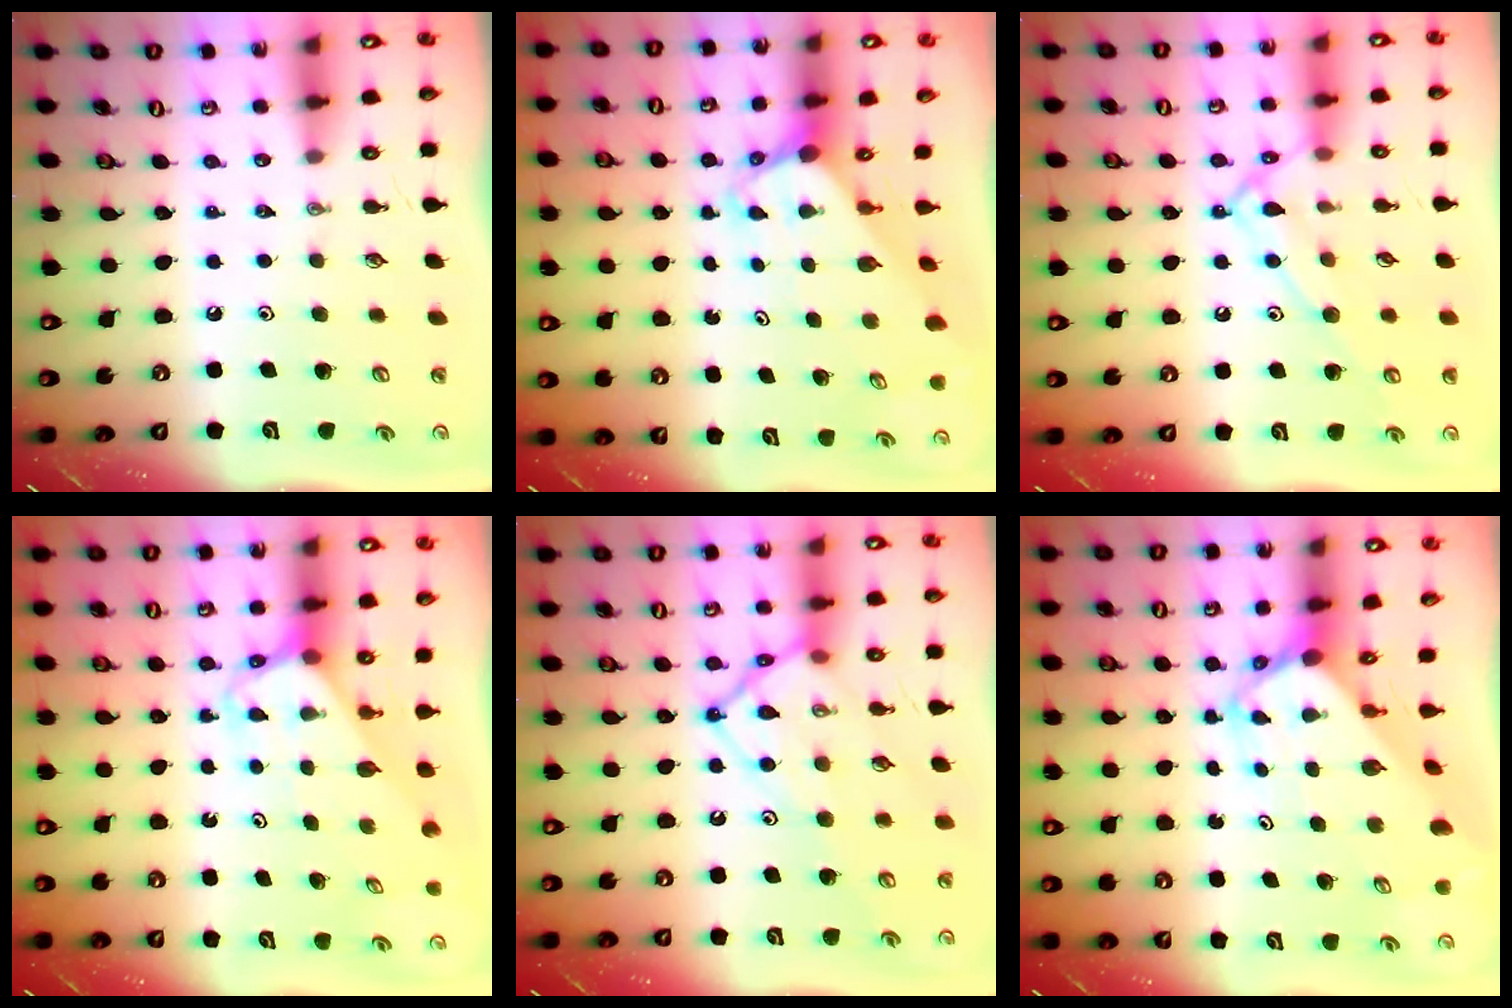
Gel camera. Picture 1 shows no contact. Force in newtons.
{"total": 2.9, "press": 2.9, "slide": 0.2}
{"total": 12.0, "press": 12.0, "slide": 0.9}
{"total": 3.2, "press": 3.2, "slide": 0.3}
{"total": 13.9, "press": 13.9, "slide": 1.4}
{"total": 3.0, "press": 2.9, "slide": 0.4}